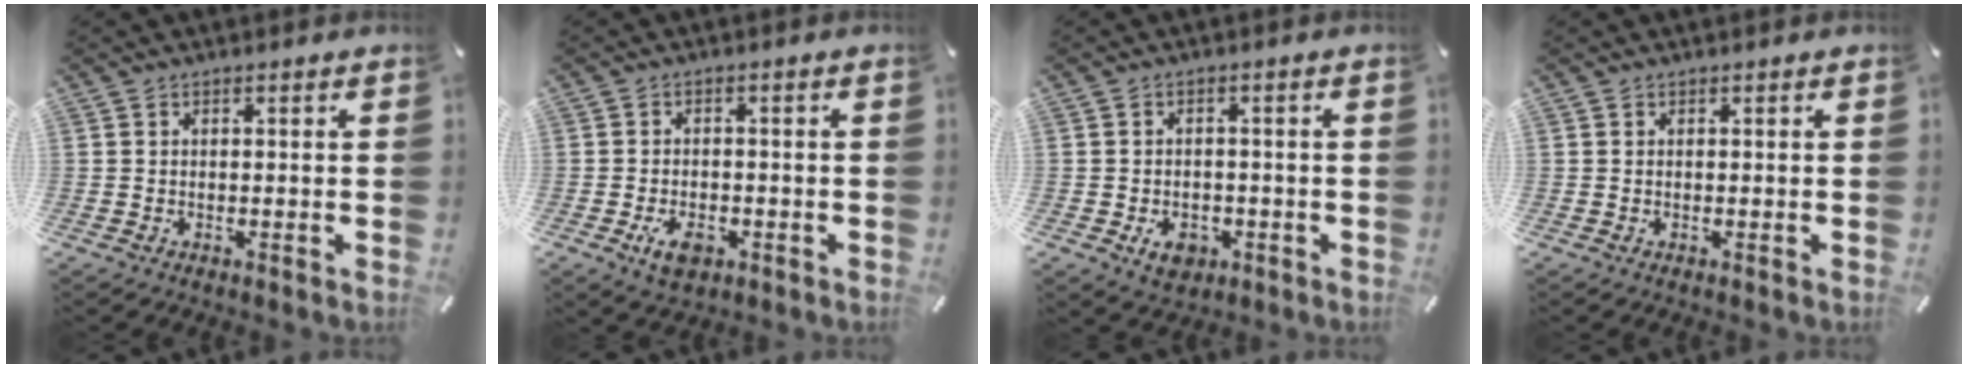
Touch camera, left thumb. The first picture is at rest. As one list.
[{"total": 5.0, "force": [-2.1, 3.2, 3.2], "torque": [-0.063, 0.001, -0.040]}, {"total": 5.1, "force": [-1.9, 3.9, 2.6], "torque": [-0.046, 0.002, -0.035]}, {"total": 0.0}]